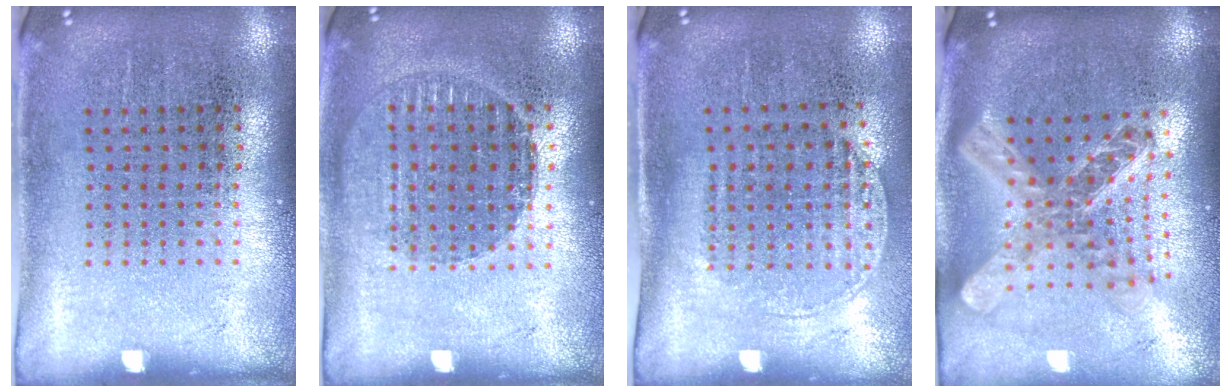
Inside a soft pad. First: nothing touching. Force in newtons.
{"total": 1.4, "press": 1.3, "slide": 0.6}
{"total": 1.4, "press": 1.2, "slide": 0.7}
{"total": 2.5, "press": 1.9, "slide": 1.5}